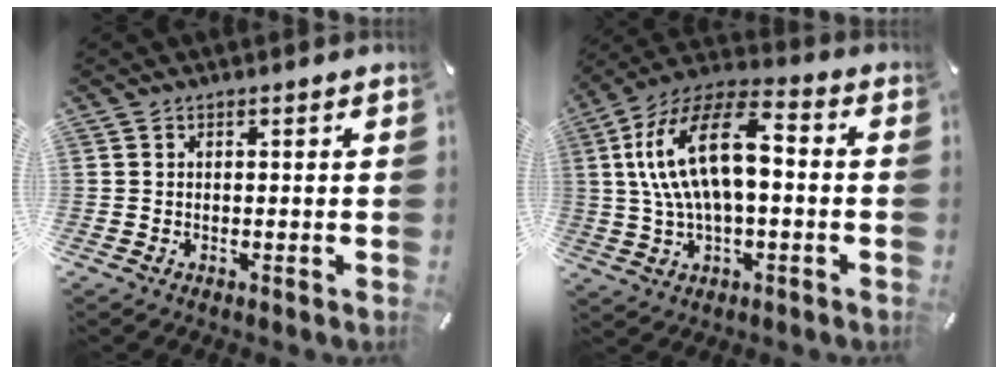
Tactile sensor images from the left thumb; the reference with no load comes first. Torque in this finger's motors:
{"motor_torque": [1.77, 3.24, 1.43, -0.21, 0.78]}